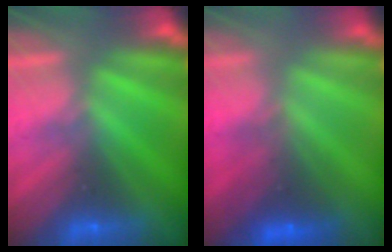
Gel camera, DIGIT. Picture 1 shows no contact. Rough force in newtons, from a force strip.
{"total": 2.5}